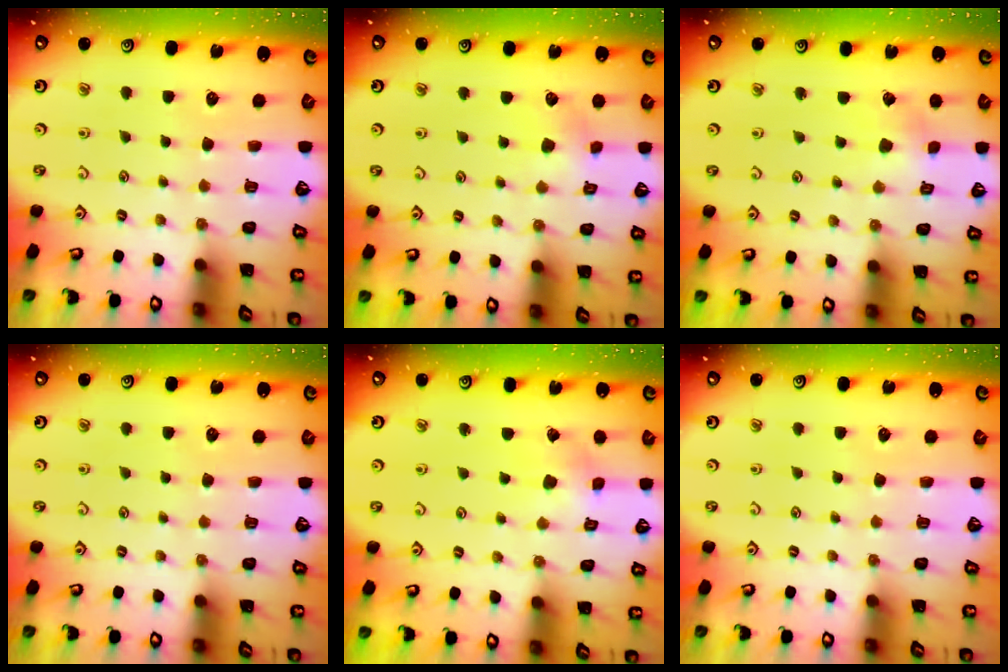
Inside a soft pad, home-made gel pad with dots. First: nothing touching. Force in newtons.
{"total": 3.6, "press": 3.6, "slide": 0.4}
{"total": 2.2, "press": 2.2, "slide": 0.2}
{"total": 0.0}
{"total": 2.4, "press": 2.4, "slide": 0.3}
{"total": 0.0}